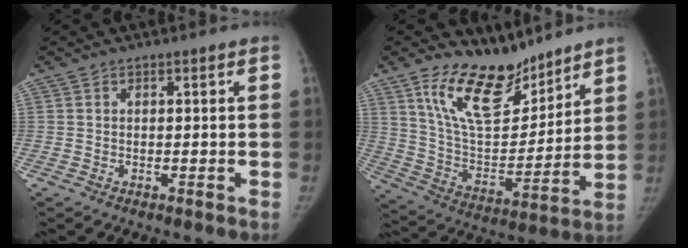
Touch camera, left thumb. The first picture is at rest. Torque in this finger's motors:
{"motor_torque": [0.10, -0.01, 1.57, -1.20, 0.33]}